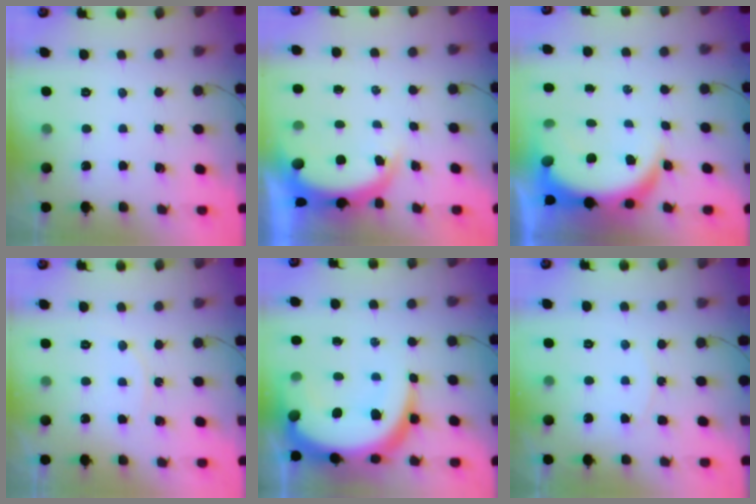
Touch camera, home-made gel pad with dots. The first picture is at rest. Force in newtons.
{"total": 4.4, "press": 4.4, "slide": 0.1}
{"total": 10.2, "press": 10.1, "slide": 1.2}
{"total": 3.8, "press": 3.8, "slide": 0.4}
{"total": 19.4, "press": 19.3, "slide": 1.8}
{"total": 5.6, "press": 5.6, "slide": 0.6}